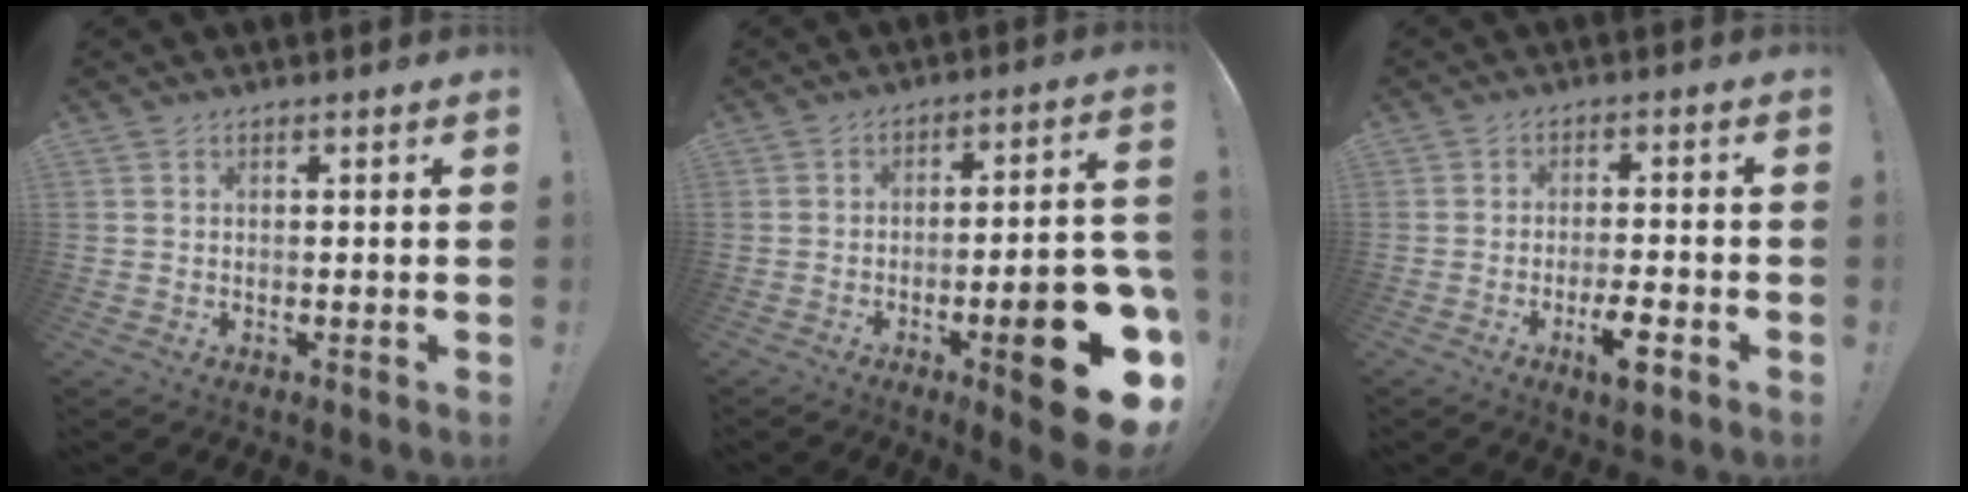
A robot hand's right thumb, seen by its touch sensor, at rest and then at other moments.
{"total": 18.4, "force": [-6.9, 4.7, 16.4], "torque": [-0.209, 0.032, -0.092]}
{"total": 7.1, "force": [-3.6, 1.3, 5.9], "torque": [-0.098, 0.010, -0.063]}